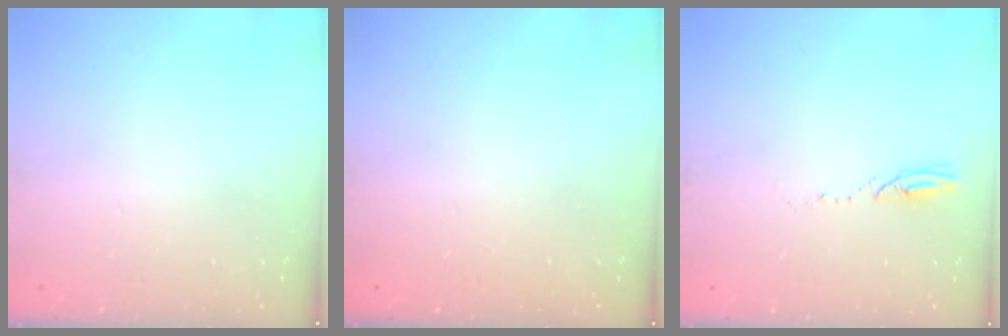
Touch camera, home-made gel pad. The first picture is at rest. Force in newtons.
{"total": 0.0}
{"total": 2.6, "press": 2.6, "slide": 0.3}